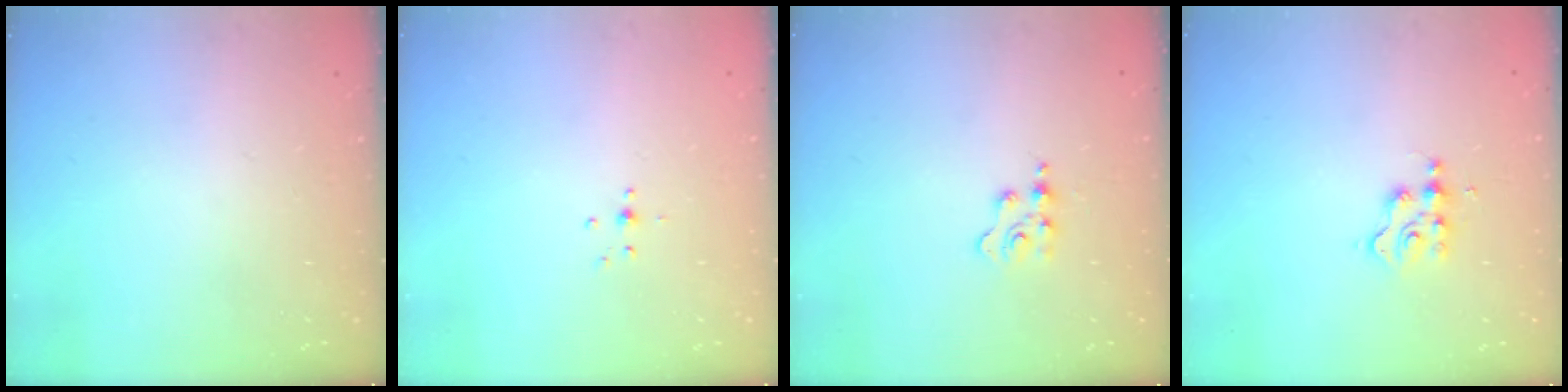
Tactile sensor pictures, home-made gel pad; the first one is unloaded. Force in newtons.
{"total": 3.7, "press": 3.6, "slide": 0.8}
{"total": 2.3, "press": 2.3, "slide": 0.3}
{"total": 3.0, "press": 3.0, "slide": 0.3}